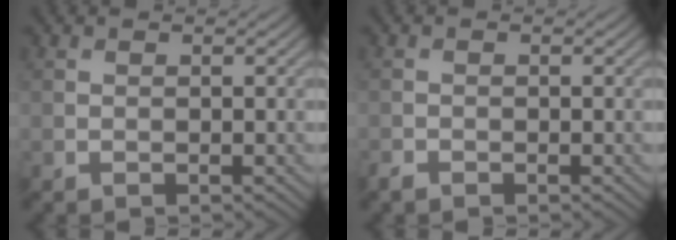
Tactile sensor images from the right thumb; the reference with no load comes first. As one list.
[{"total": 0.8, "force": [-0.7, 0.3, 0.2], "torque": [-0.004, -0.002, -0.017]}]